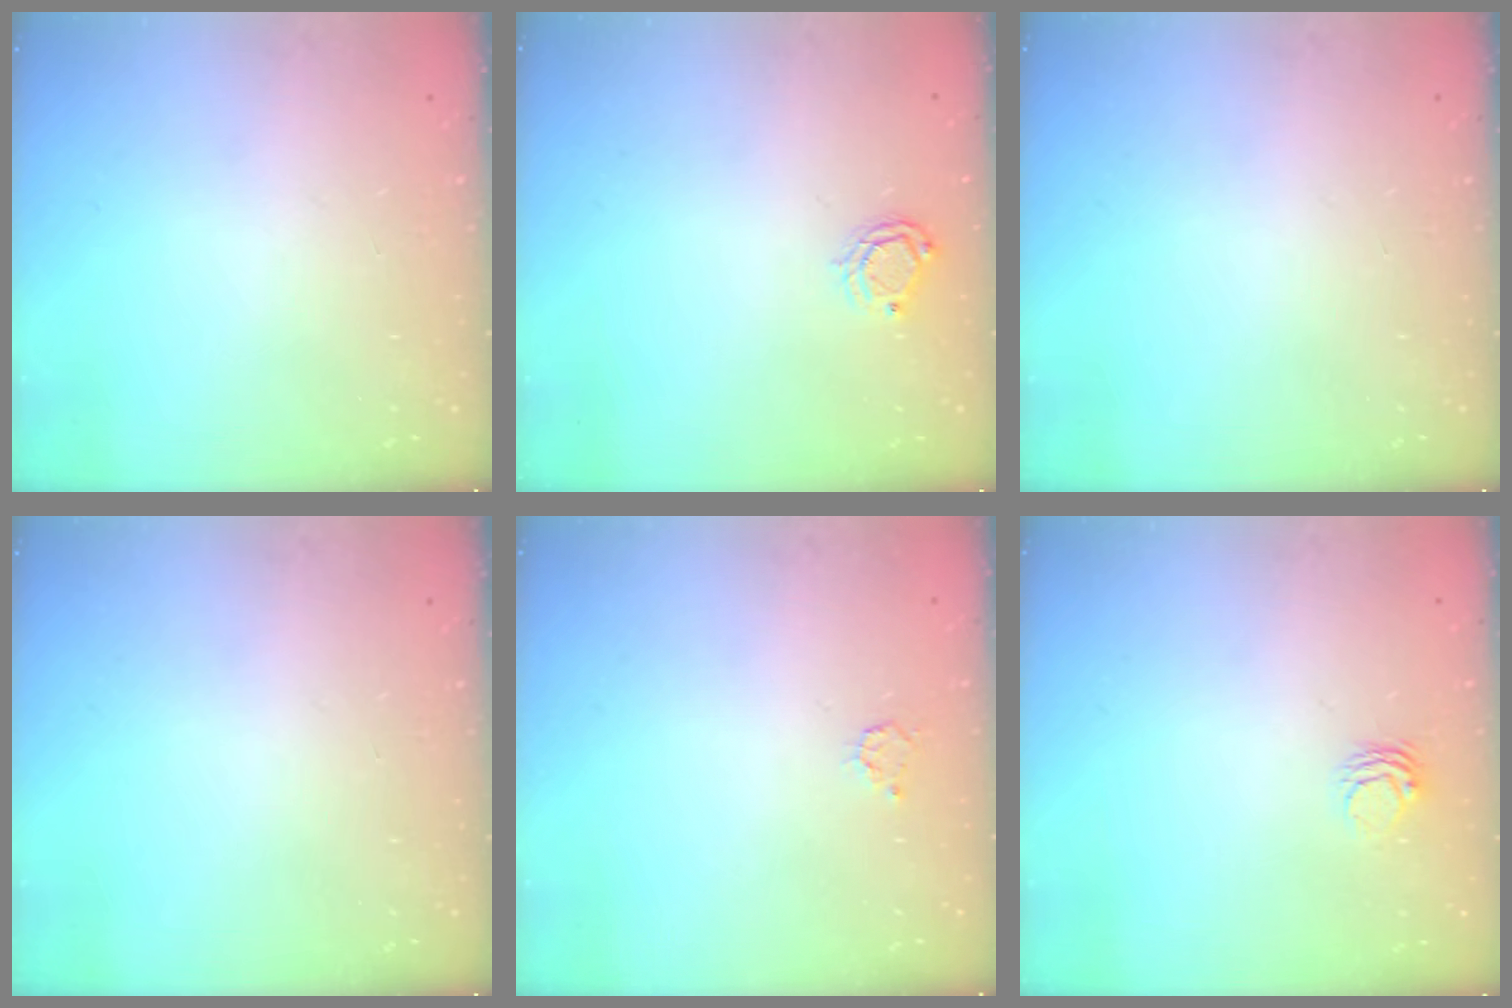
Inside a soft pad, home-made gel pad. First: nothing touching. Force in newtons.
{"total": 5.2, "press": 5.1, "slide": 0.5}
{"total": 0.0}
{"total": 0.0}
{"total": 2.9, "press": 2.9, "slide": 0.3}
{"total": 4.2, "press": 4.2, "slide": 0.4}